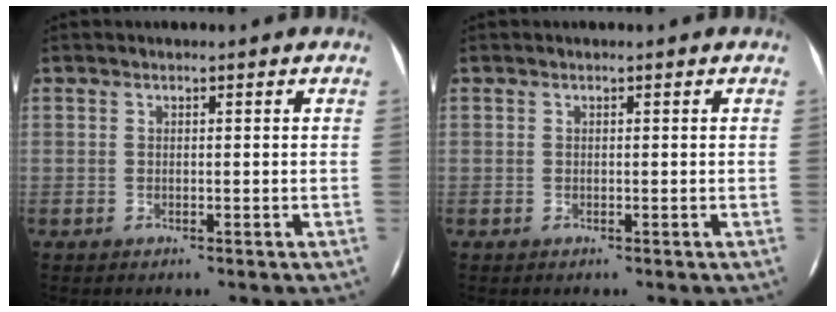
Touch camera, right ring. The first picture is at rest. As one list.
[{"total": 0.0}]